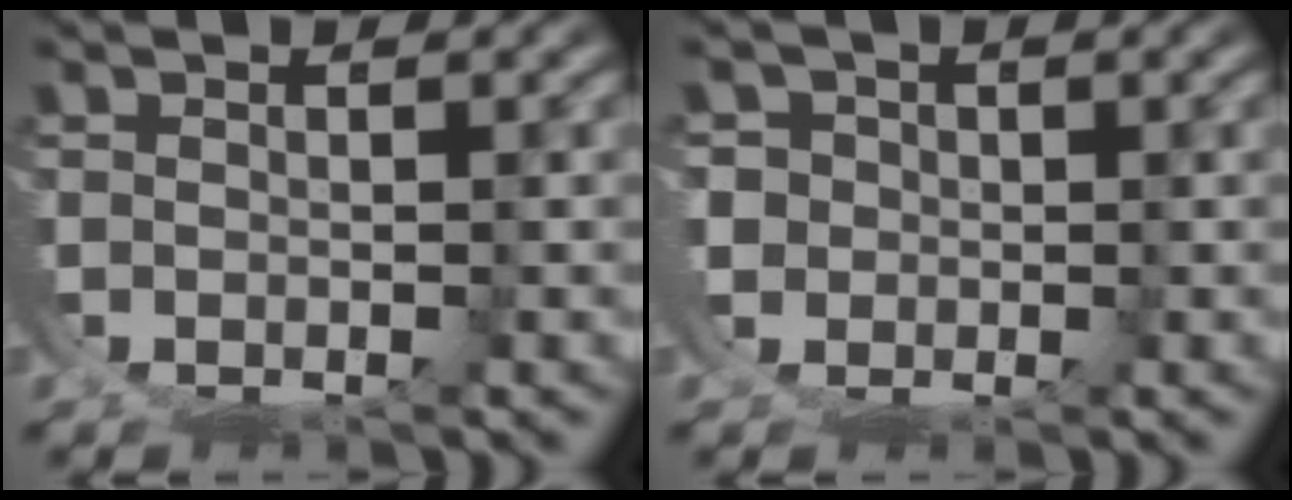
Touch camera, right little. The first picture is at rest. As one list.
[{"total": 5.8, "force": [0.0, 5.3, 2.3], "torque": [-0.067, -0.019, -0.003]}]